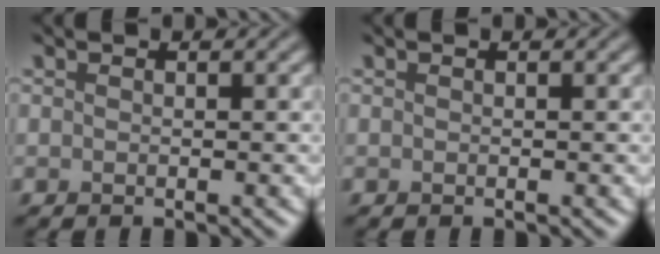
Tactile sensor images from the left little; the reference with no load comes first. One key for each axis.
{"total": 0.0}